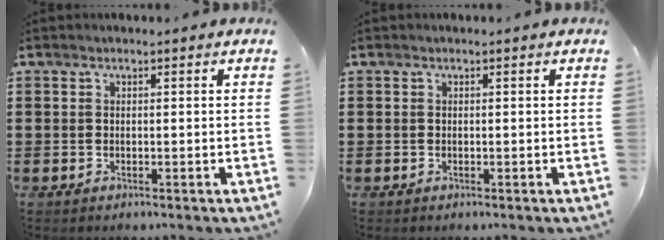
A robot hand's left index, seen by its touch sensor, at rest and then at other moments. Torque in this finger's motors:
{"motor_torque": [-0.03, 0.01, -0.01, -0.01]}